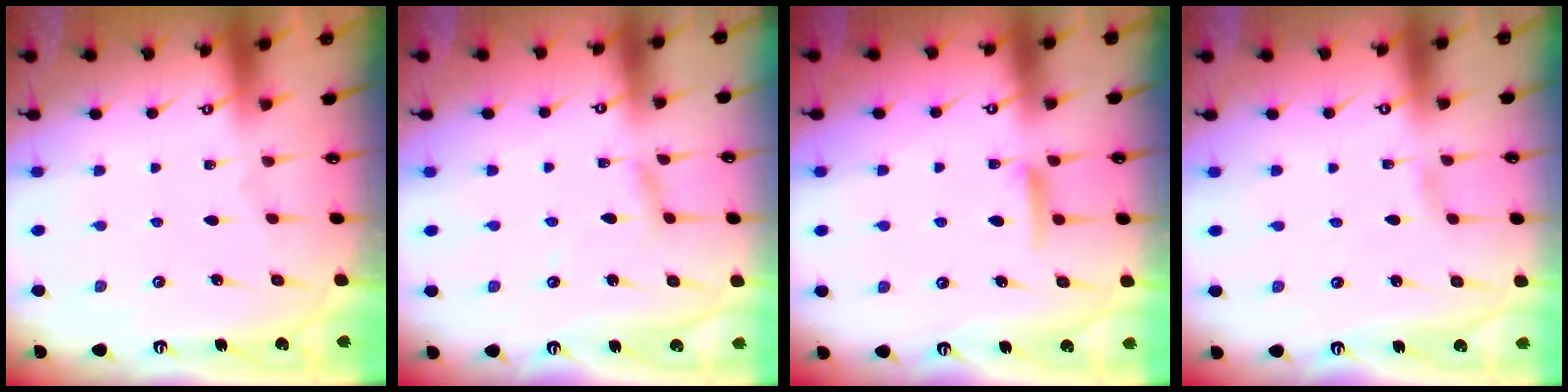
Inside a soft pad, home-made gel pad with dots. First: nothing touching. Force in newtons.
{"total": 2.9, "press": 2.9, "slide": 0.3}
{"total": 6.3, "press": 6.3, "slide": 0.9}
{"total": 0.5, "press": 0.5, "slide": 0.1}